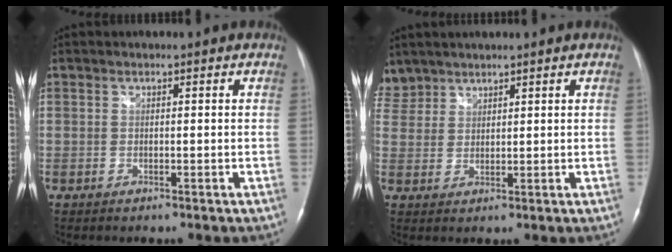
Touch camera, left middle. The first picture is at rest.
{"total": 4.9, "force": [4.1, 2.7, -0.1], "torque": [0.002, 0.012, 0.090]}